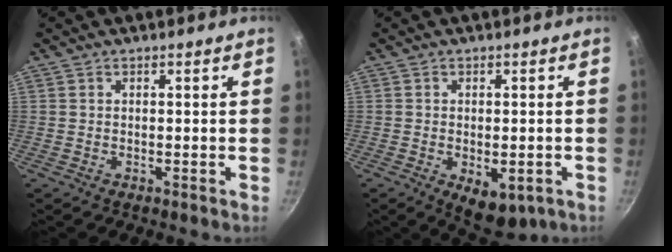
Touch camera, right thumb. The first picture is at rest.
{"total": 7.6, "force": [-2.6, 4.1, 5.9], "torque": [-0.060, 0.003, -0.022]}